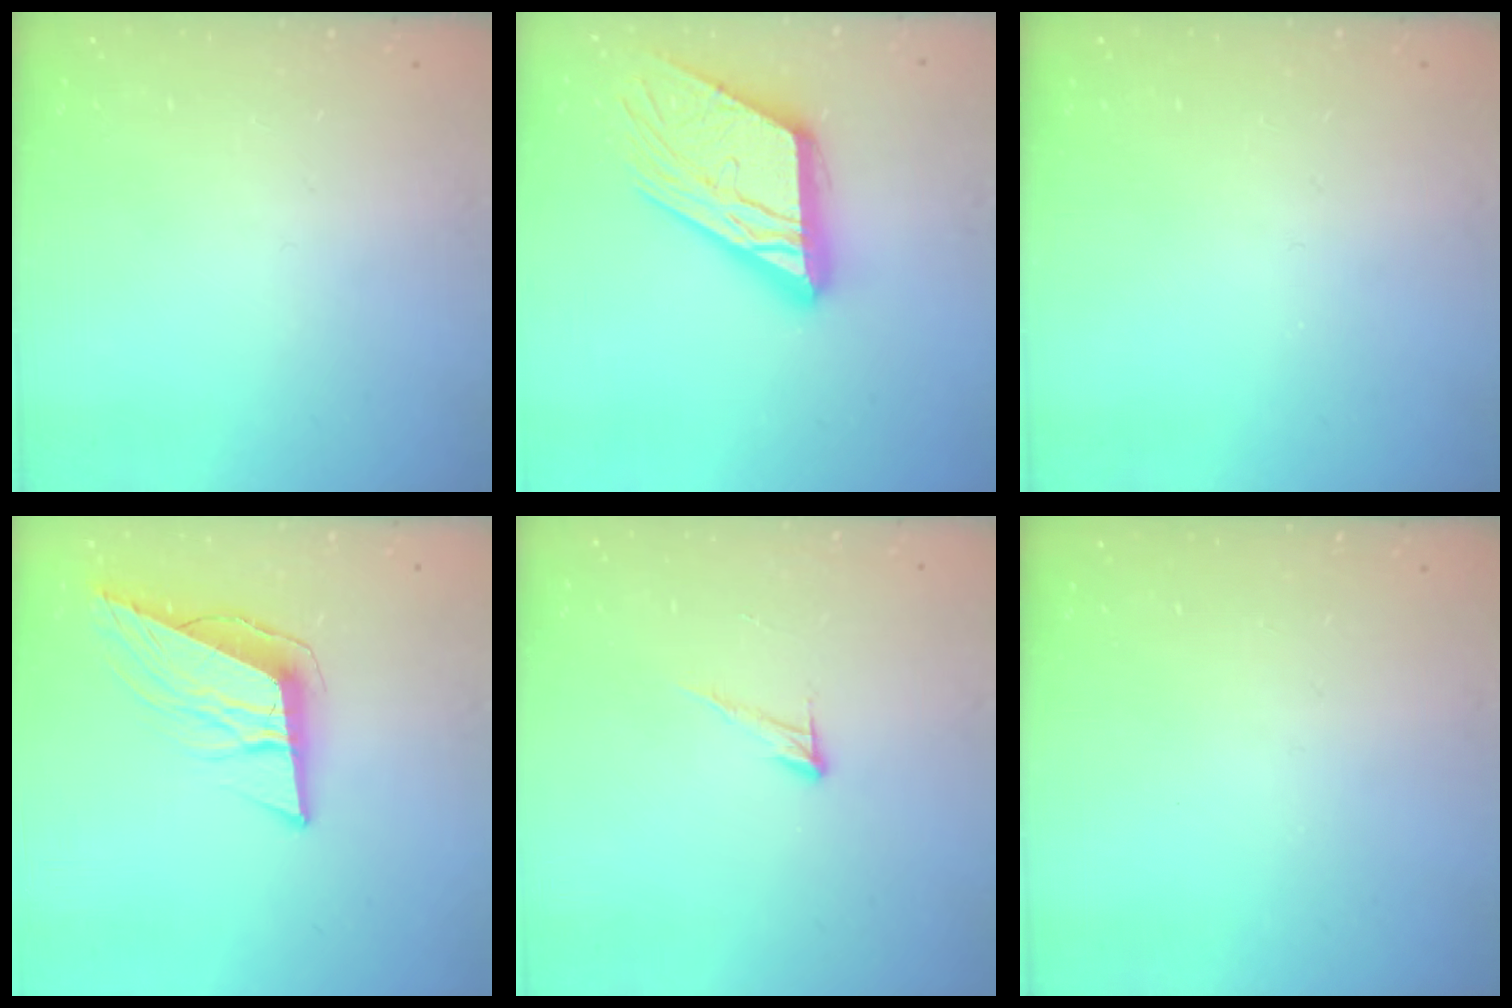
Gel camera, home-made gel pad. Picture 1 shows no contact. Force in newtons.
{"total": 20.3, "press": 20.2, "slide": 2.2}
{"total": 0.0}
{"total": 11.4, "press": 10.8, "slide": 3.6}
{"total": 5.9, "press": 5.9, "slide": 0.3}
{"total": 0.0}